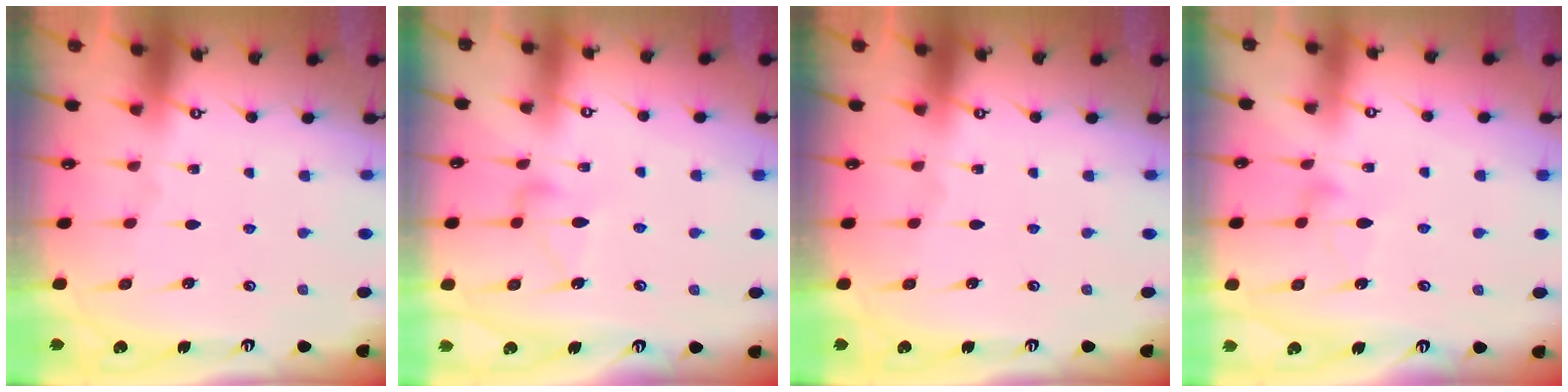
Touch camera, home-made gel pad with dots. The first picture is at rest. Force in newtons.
{"total": 7.8, "press": 7.8, "slide": 0.4}
{"total": 0.0}
{"total": 4.8, "press": 4.7, "slide": 0.3}